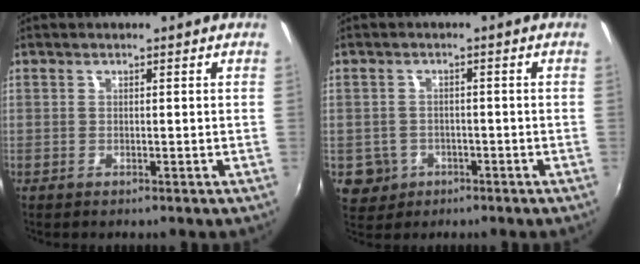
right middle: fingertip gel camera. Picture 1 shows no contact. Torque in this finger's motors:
{"motor_torque": [0.49, -0.31, -0.02, -0.01]}